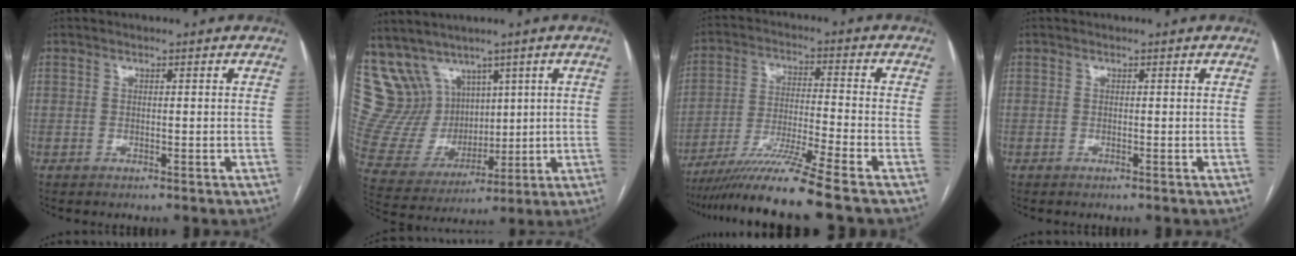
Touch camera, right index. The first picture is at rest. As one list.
[{"total": 13.9, "force": [8.5, 10.3, 3.7], "torque": [-0.103, 0.060, 0.203]}, {"total": 12.1, "force": [-9.7, -2.5, 6.8], "torque": [-0.117, -0.033, -0.174]}, {"total": 0.0}]